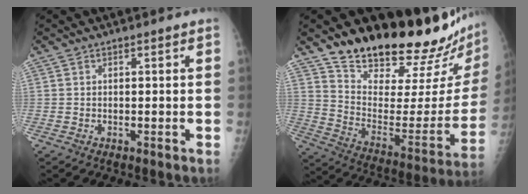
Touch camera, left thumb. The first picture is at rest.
{"total": 27.7, "force": [24.4, 7.7, 10.8], "torque": [-0.130, -0.166, 0.350]}